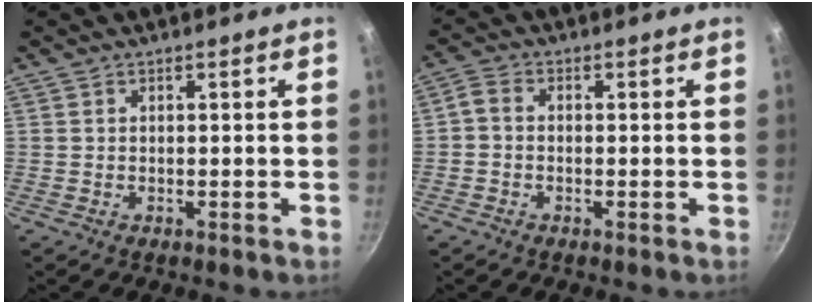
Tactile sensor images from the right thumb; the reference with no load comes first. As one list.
[{"total": 2.6, "force": [-0.8, 1.9, 1.6], "torque": [-0.039, 0.013, -0.026]}]